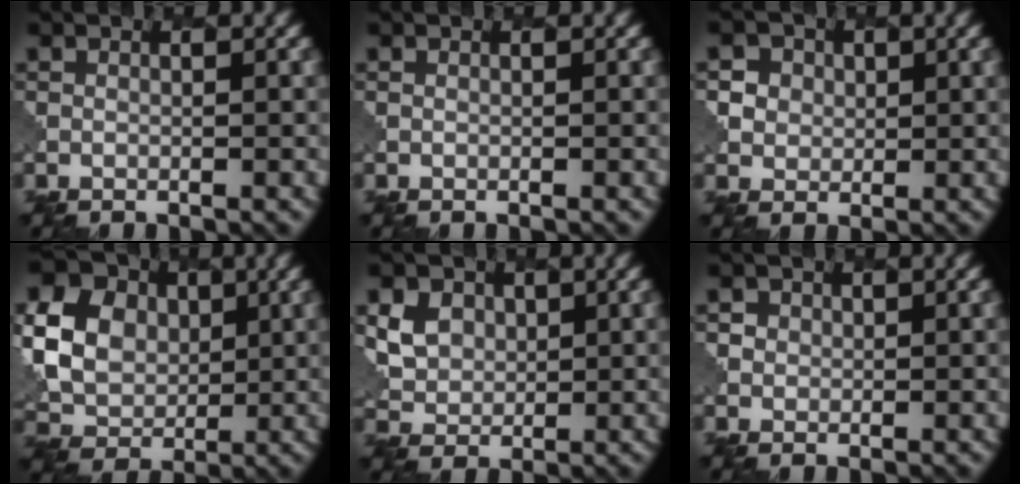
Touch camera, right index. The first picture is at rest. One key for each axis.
{"total": 0.0}
{"total": 4.8, "fx": 2.4, "fy": 3.9, "fz": 1.4, "tx": -0.027, "ty": 0.016, "tz": 0.031}
{"total": 10.8, "fx": 2.1, "fy": 9.0, "fz": 5.6, "tx": -0.144, "ty": 0.021, "tz": 0.029}
{"total": 8.0, "fx": 3.4, "fy": 6.2, "fz": 3.8, "tx": -0.082, "ty": 0.026, "tz": 0.047}
{"total": 1.8, "fx": 1.0, "fy": 1.5, "fz": 0.1, "tx": 0.001, "ty": 0.006, "tz": 0.009}